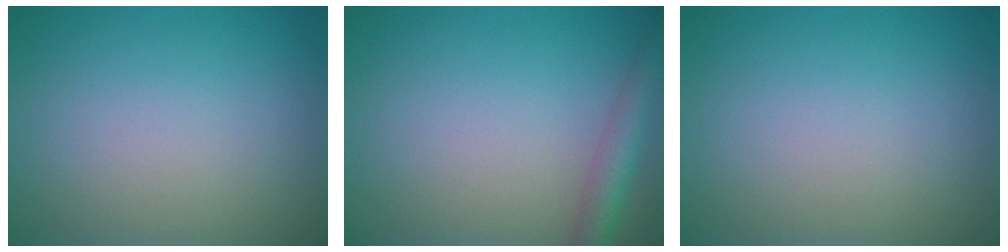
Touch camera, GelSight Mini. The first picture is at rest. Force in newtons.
{"total": 3.3, "press": 3.3, "slide": 0.1}
{"total": 0.0}